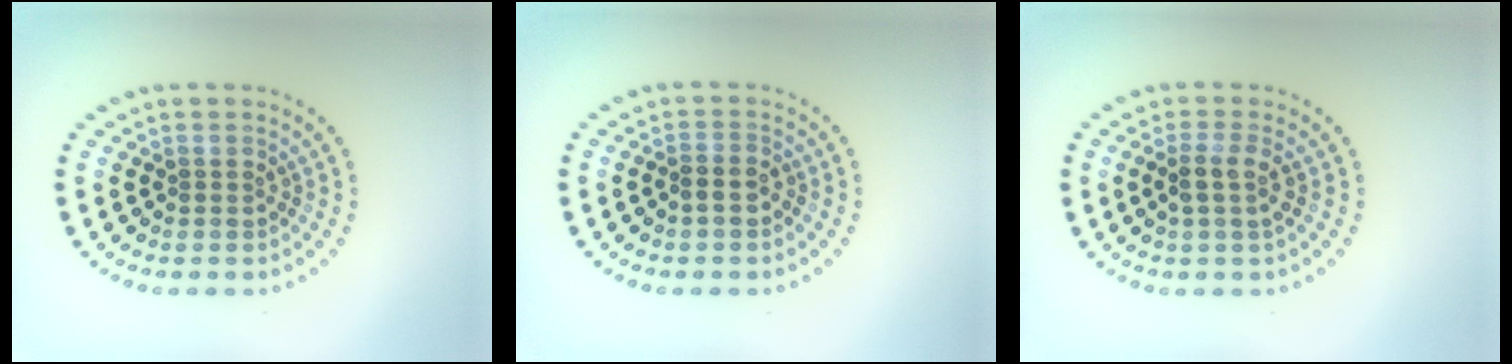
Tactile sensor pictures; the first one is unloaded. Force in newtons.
{"total": 1.1, "press": 0.9, "slide": 0.6}
{"total": 1.9, "press": 1.6, "slide": 1.1}